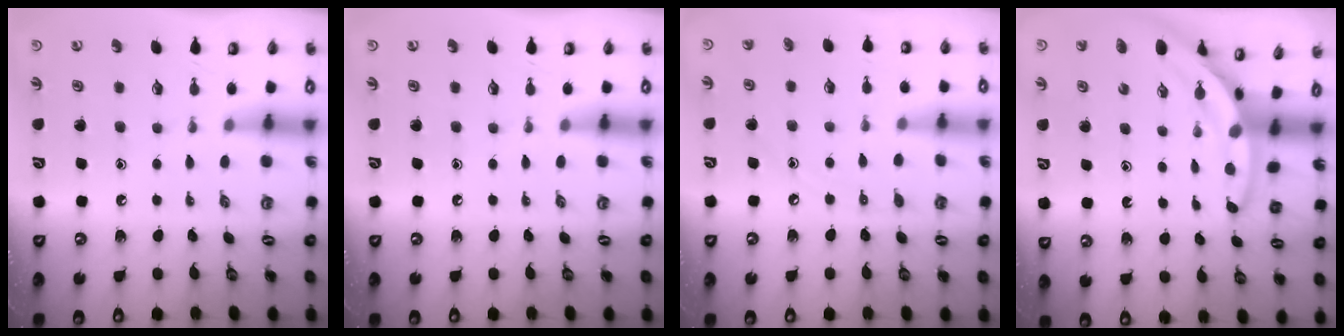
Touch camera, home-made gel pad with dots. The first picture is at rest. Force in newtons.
{"total": 0.0}
{"total": 5.8, "press": 5.7, "slide": 0.6}
{"total": 3.5, "press": 3.5, "slide": 0.1}